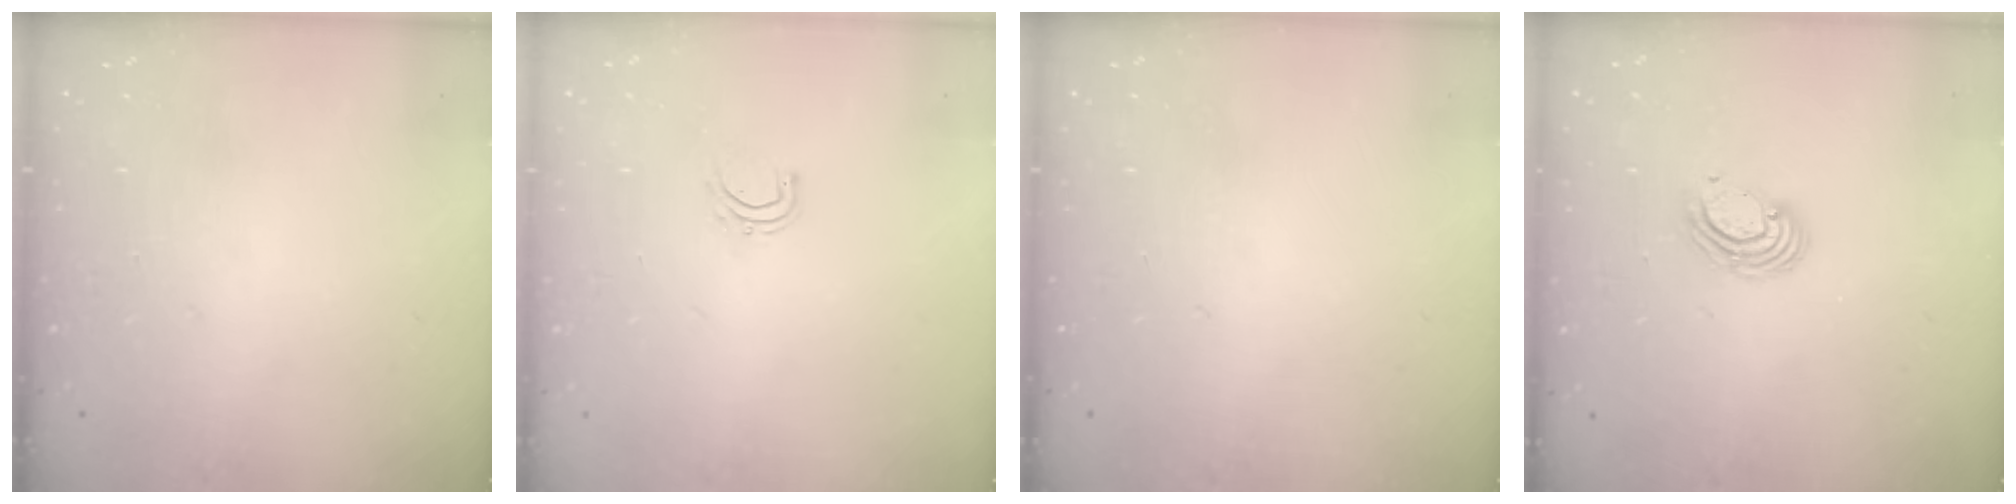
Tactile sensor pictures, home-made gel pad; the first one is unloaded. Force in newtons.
{"total": 4.8, "press": 4.7, "slide": 0.7}
{"total": 0.0}
{"total": 4.5, "press": 4.5, "slide": 0.3}